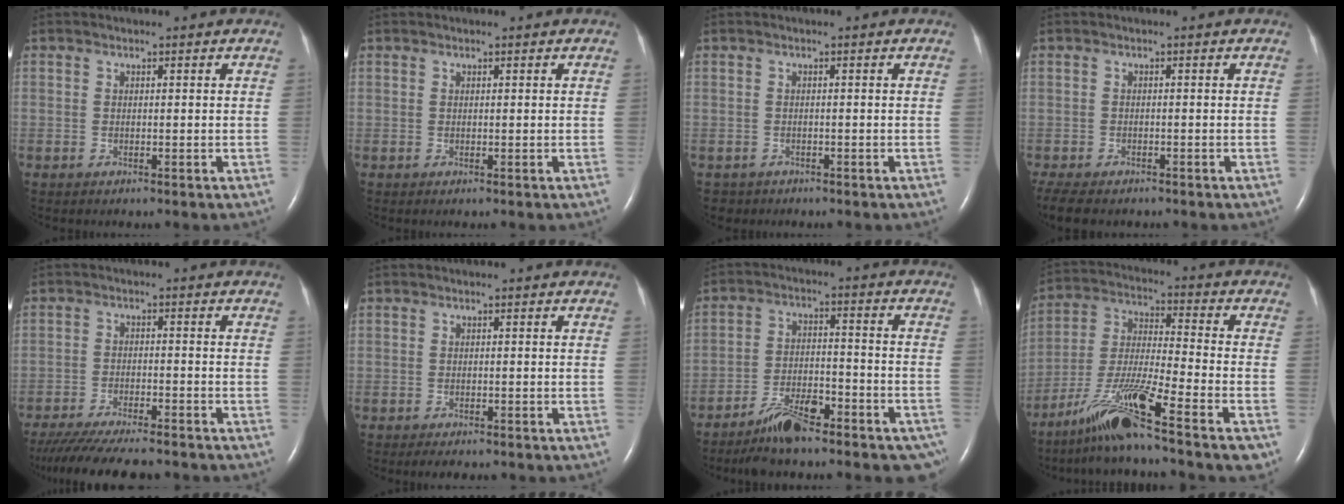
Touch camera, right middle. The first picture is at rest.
{"total": 0.0}
{"total": 1.5, "force": [-1.1, 0.9, -0.3], "torque": [-0.005, 0.001, -0.018]}
{"total": 7.8, "force": [-6.2, 3.1, 3.7], "torque": [-0.078, -0.011, -0.091]}
{"total": 14.9, "force": [-13.1, 1.9, 6.8], "torque": [-0.118, -0.032, -0.193]}
{"total": 2.6, "force": [-2.1, 0.8, 1.2], "torque": [-0.016, -0.005, -0.023]}
{"total": 11.3, "force": [-8.8, 2.8, 6.5], "torque": [-0.094, 0.007, -0.146]}
{"total": 15.4, "force": [-10.4, -0.4, 11.3], "torque": [-0.231, -0.031, -0.190]}